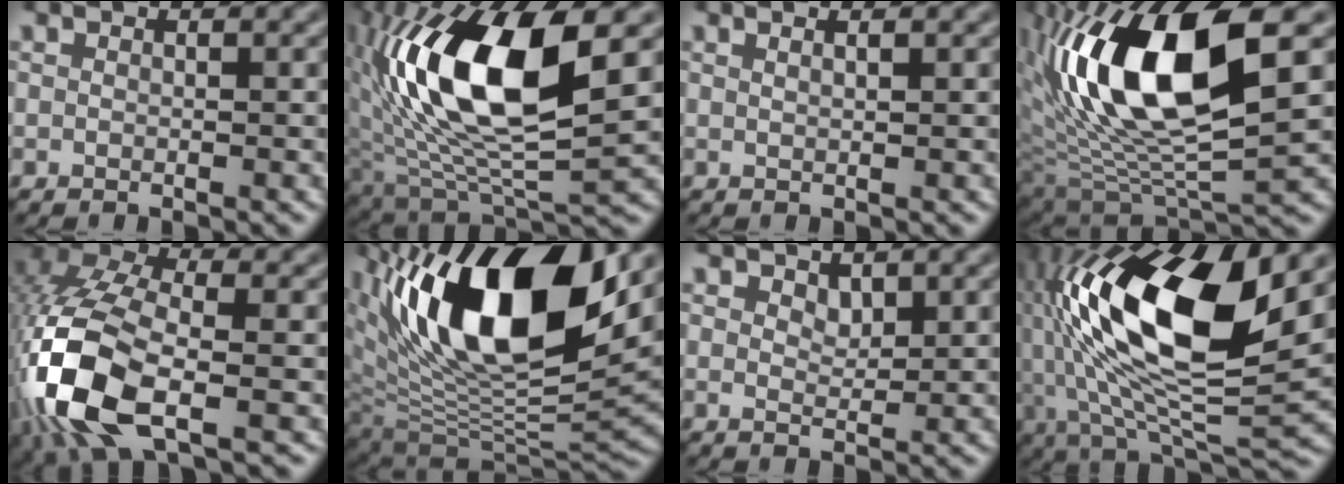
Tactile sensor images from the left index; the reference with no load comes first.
{"total": 14.7, "force": [2.9, 6.0, 13.1], "torque": [-0.251, 0.005, 0.048]}
{"total": 1.2, "force": [0.8, 0.3, 0.9], "torque": [-0.004, -0.001, 0.003]}
{"total": 13.5, "force": [3.3, 4.9, 12.1], "torque": [-0.229, 0.000, 0.061]}
{"total": 12.5, "force": [-4.3, 6.1, 10.0], "torque": [-0.242, -0.012, -0.085]}
{"total": 15.5, "force": [6.1, 6.5, 12.7], "torque": [-0.221, -0.003, 0.106]}
{"total": 1.2, "force": [0.9, 0.5, 0.6], "torque": [-0.014, -0.002, 0.018]}
{"total": 17.2, "force": [3.9, 6.8, 15.3], "torque": [-0.299, 0.007, 0.062]}